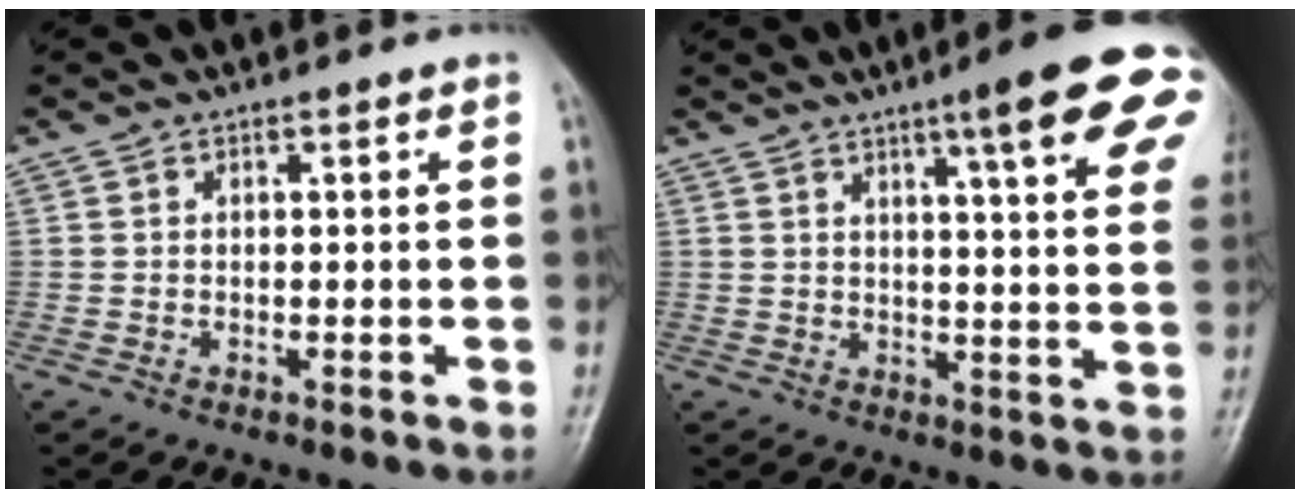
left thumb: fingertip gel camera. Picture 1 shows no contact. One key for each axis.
{"total": 17.4, "fx": 9.0, "fy": 2.7, "fz": 14.7, "tx": -0.171, "ty": -0.027, "tz": 0.106}